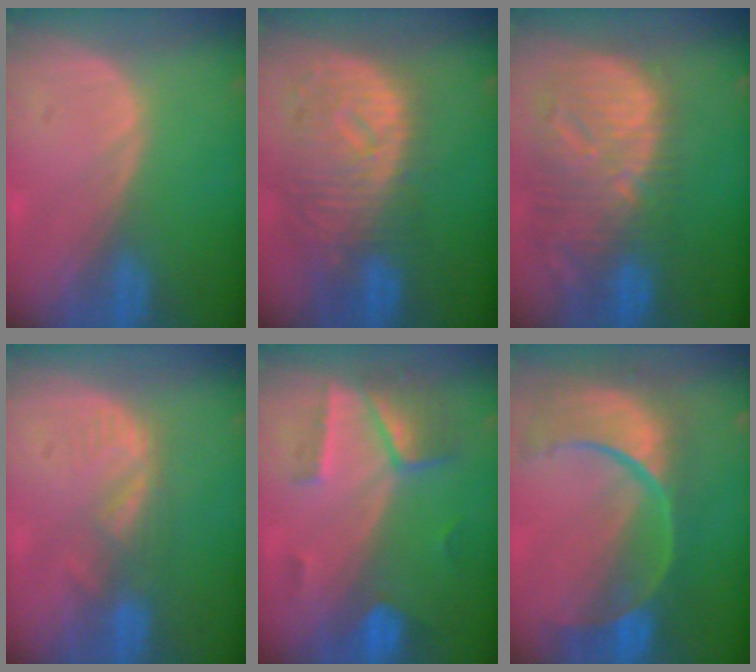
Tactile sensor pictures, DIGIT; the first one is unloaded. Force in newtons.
{"total": 11.4, "press": 9.9, "slide": 5.6}
{"total": 13.0, "press": 11.3, "slide": 6.4}
{"total": 4.0, "press": 3.6, "slide": 1.7}
{"total": 7.3, "press": 6.4, "slide": 3.5}
{"total": 13.1, "press": 10.6, "slide": 7.7}